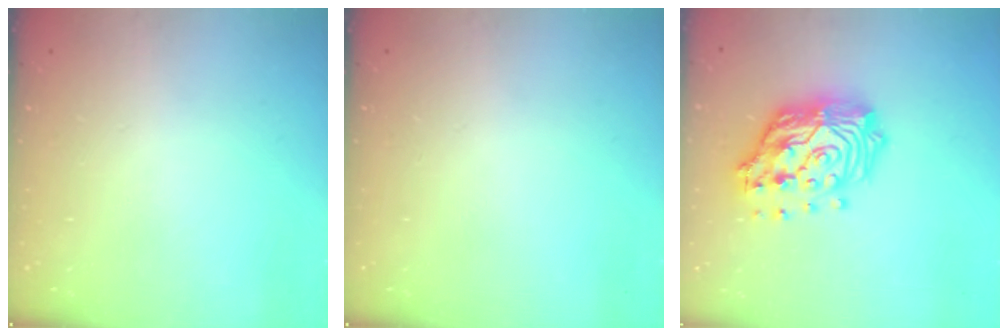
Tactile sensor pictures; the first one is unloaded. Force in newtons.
{"total": 0.0}
{"total": 19.3, "press": 19.2, "slide": 2.1}